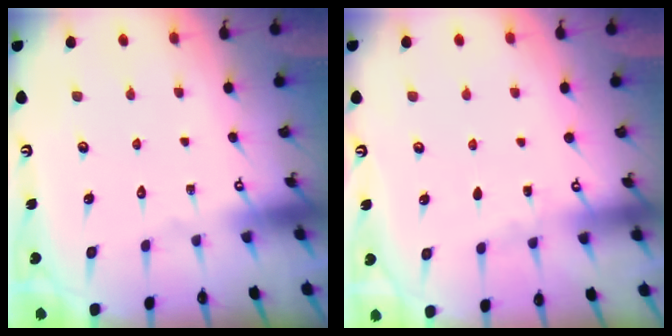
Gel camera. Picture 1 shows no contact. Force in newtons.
{"total": 2.4, "press": 2.4, "slide": 0.4}